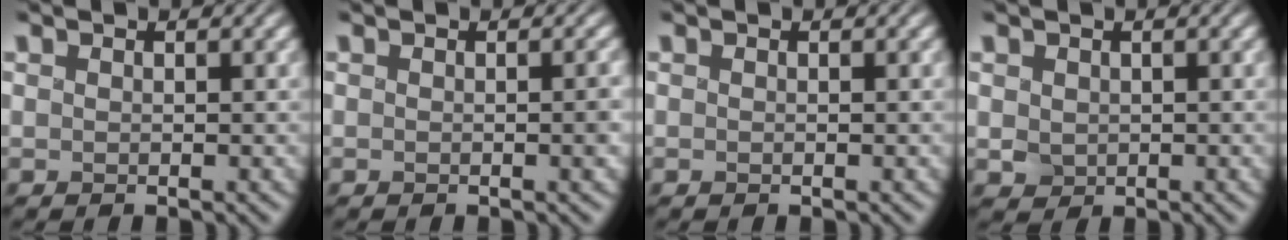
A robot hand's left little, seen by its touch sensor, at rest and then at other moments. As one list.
[{"total": 1.0, "force": [-0.4, 0.2, 0.9], "torque": [-0.010, 0.000, -0.007]}, {"total": 0.0}, {"total": 1.2, "force": [0.1, 1.1, 0.5], "torque": [-0.011, -0.003, 0.003]}]